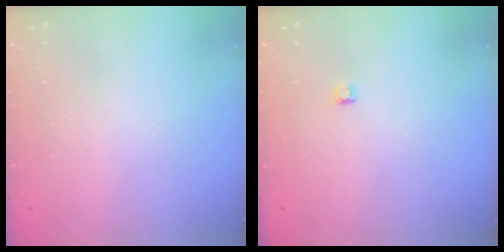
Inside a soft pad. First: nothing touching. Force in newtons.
{"total": 2.8, "press": 2.7, "slide": 0.3}